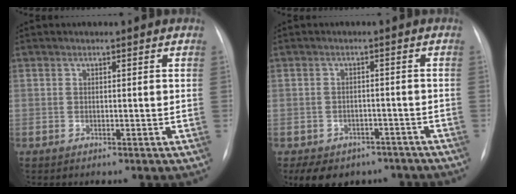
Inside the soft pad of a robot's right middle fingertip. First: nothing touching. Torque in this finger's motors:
{"motor_torque": [0.98, -0.99, 0.13, 0.06]}